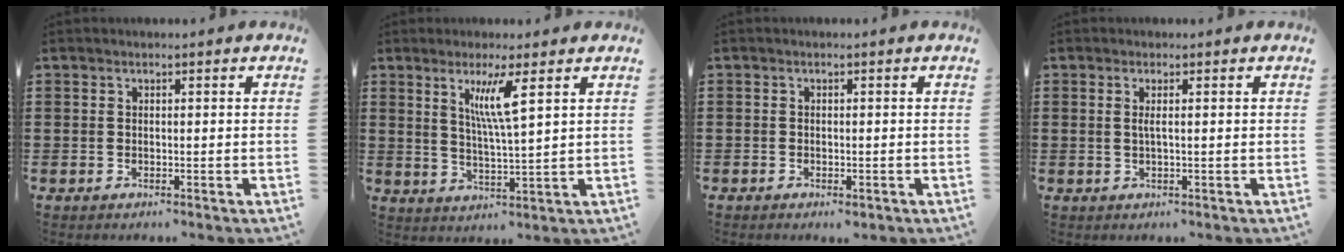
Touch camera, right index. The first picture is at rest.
{"total": 6.1, "force": [2.8, 0.2, 5.4], "torque": [-0.114, -0.002, 0.045]}
{"total": 0.8, "force": [-0.6, 0.5, 0.3], "torque": [-0.007, -0.001, -0.013]}
{"total": 1.6, "force": [0.3, 0.1, 1.6], "torque": [-0.033, -0.001, 0.004]}